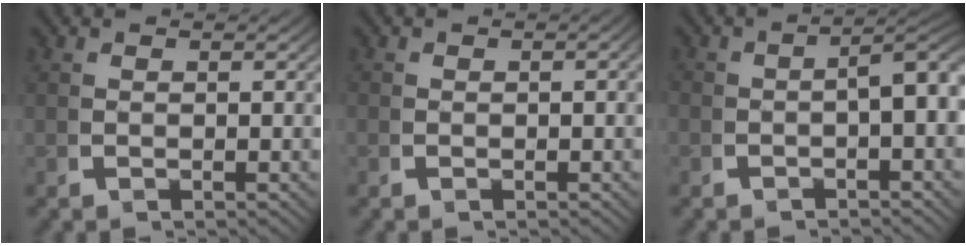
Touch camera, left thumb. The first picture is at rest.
{"total": 0.7, "force": [-0.3, 0.4, 0.4], "torque": [-0.007, -0.002, -0.007]}
{"total": 5.0, "force": [-0.7, 2.5, 4.3], "torque": [-0.054, 0.000, -0.011]}